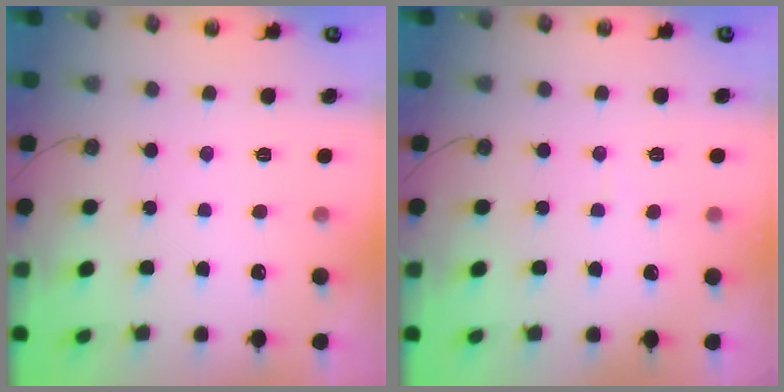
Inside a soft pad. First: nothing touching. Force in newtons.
{"total": 2.6, "press": 2.6, "slide": 0.2}